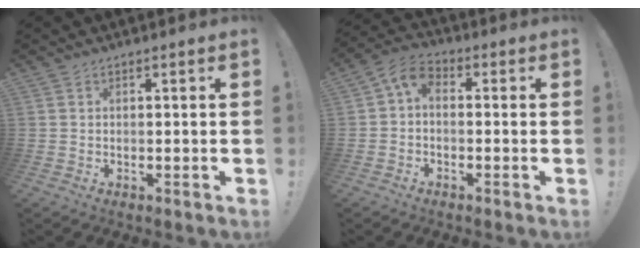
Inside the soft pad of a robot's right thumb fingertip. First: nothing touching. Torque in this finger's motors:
{"motor_torque": [0.71, 0.87, 0.43, -0.22, 0.22]}